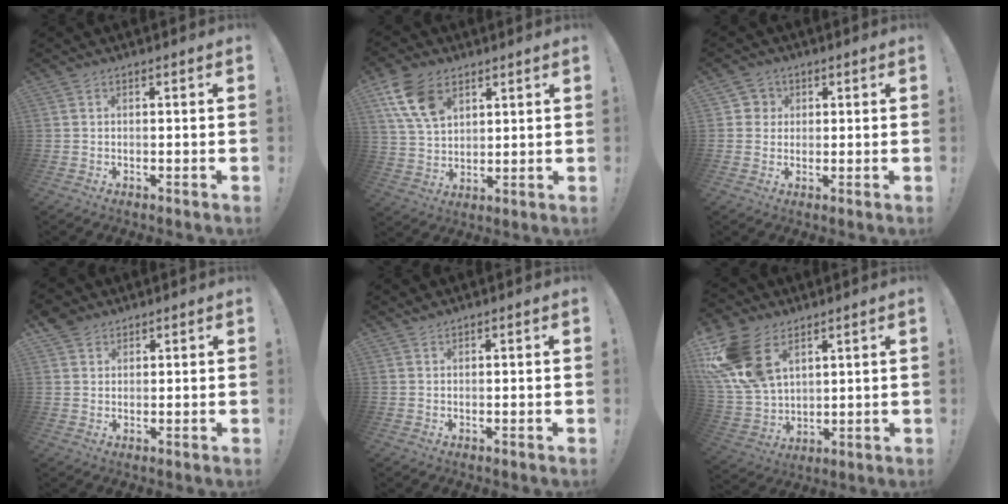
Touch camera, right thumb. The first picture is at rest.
{"total": 12.8, "force": [6.5, 8.2, 7.3], "torque": [-0.142, -0.014, 0.131]}
{"total": 3.8, "force": [0.9, 3.6, 0.5], "torque": [-0.012, 0.004, 0.017]}
{"total": 4.0, "force": [2.8, 2.7, 0.7], "torque": [-0.011, -0.014, 0.055]}
{"total": 0.9, "force": [0.8, 0.3, 0.2], "torque": [0.000, -0.003, 0.016]}
{"total": 18.4, "force": [8.8, 11.9, 11.0], "torque": [-0.219, -0.042, 0.168]}